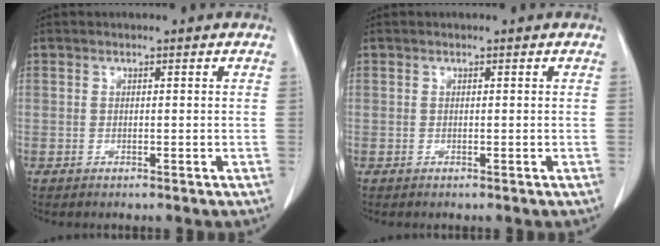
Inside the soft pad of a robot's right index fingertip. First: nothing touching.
{"total": 0.0}